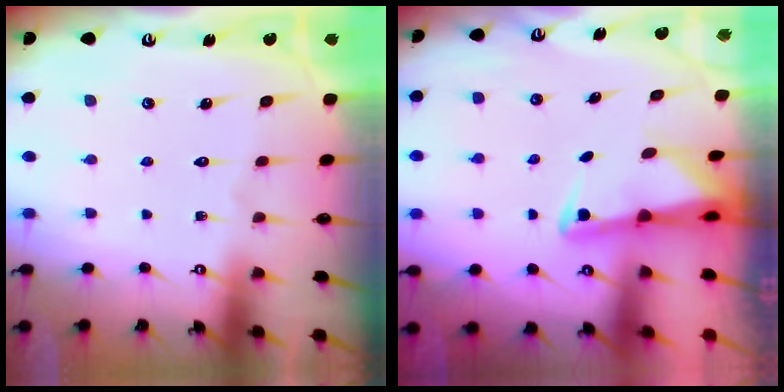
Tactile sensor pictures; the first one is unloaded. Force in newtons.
{"total": 2.2, "press": 2.1, "slide": 0.5}